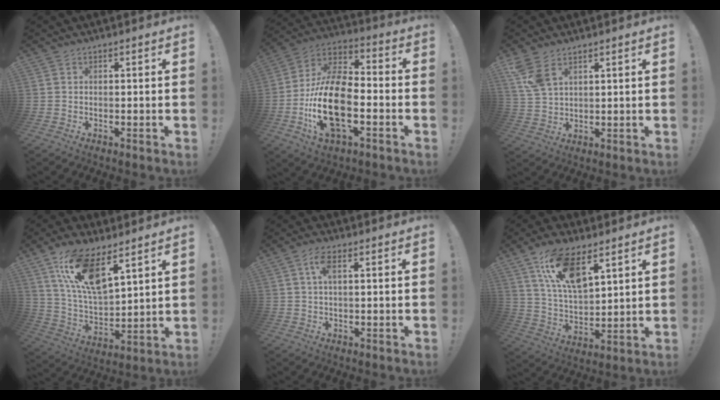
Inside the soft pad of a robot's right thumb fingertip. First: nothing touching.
{"total": 20.1, "force": [-5.5, 10.5, 16.2], "torque": [-0.336, 0.020, -0.086]}
{"total": 6.5, "force": [4.1, 3.1, 4.0], "torque": [-0.076, -0.014, 0.080]}
{"total": 15.5, "force": [9.9, 5.3, 10.7], "torque": [-0.215, -0.053, 0.176]}
{"total": 4.7, "force": [1.5, 1.7, 4.1], "torque": [-0.079, 0.003, 0.025]}
{"total": 14.5, "force": [9.0, 5.7, 9.9], "torque": [-0.192, -0.037, 0.163]}